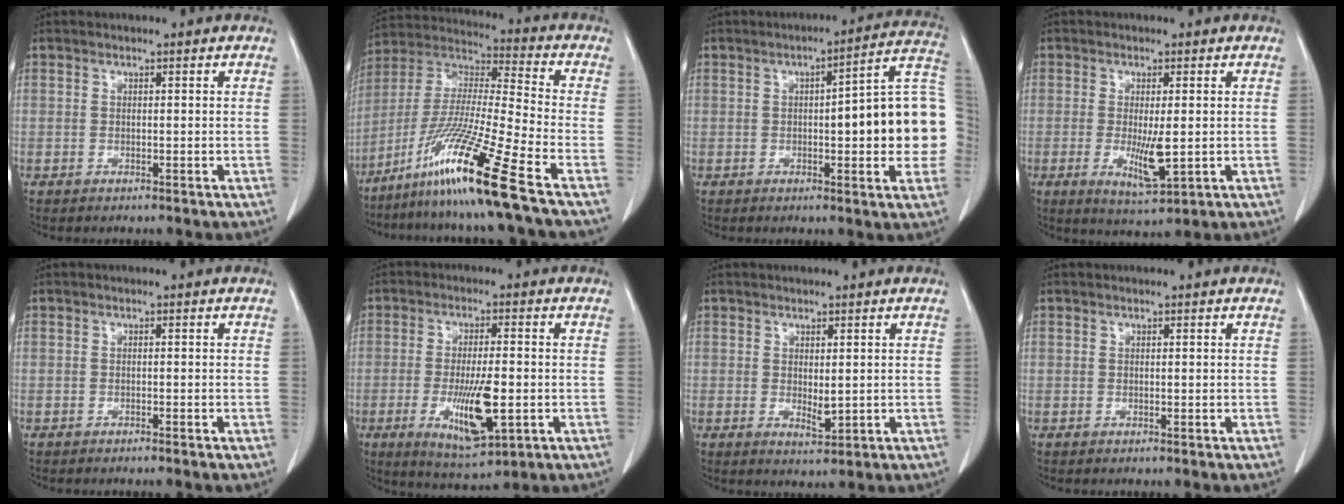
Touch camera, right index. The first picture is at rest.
{"total": 17.5, "force": [-11.1, -2.3, 13.4], "torque": [-0.289, -0.036, -0.206]}
{"total": 15.8, "force": [-0.4, 2.7, 15.6], "torque": [-0.169, 0.035, -0.004]}
{"total": 5.6, "force": [-0.8, 1.2, 5.4], "torque": [-0.095, -0.013, -0.008]}
{"total": 1.2, "force": [-1.0, 0.0, 0.6], "torque": [-0.011, 0.000, -0.012]}
{"total": 10.2, "force": [-2.7, 2.3, 9.6], "torque": [-0.171, -0.017, -0.037]}
{"total": 2.2, "force": [0.0, 1.0, 2.0], "torque": [-0.033, -0.008, 0.008]}
{"total": 0.0}